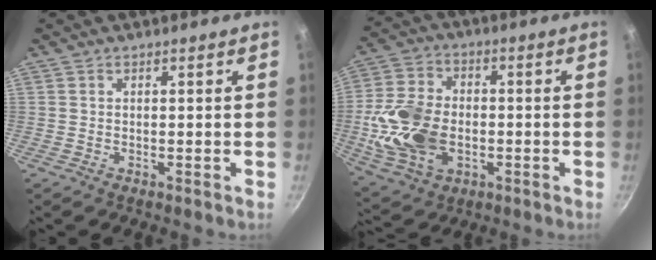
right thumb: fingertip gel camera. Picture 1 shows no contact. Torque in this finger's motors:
{"motor_torque": [2.27, 2.21, 1.36, -0.80, 0.60]}